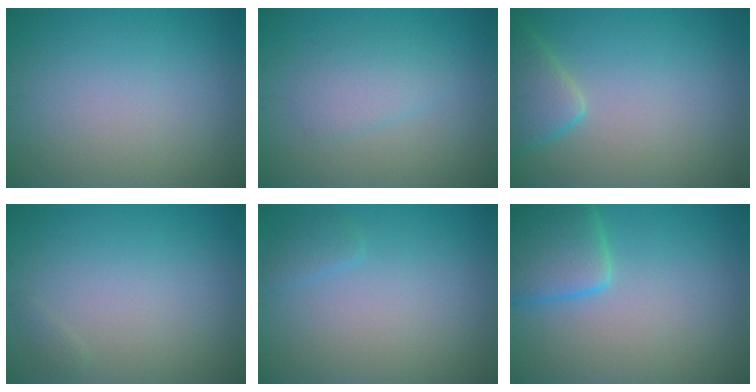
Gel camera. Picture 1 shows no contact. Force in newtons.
{"total": 2.3, "press": 2.3, "slide": 0.2}
{"total": 3.3, "press": 3.3, "slide": 0.3}
{"total": 0.6, "press": 0.5, "slide": 0.1}
{"total": 1.0, "press": 1.0, "slide": 0.0}
{"total": 5.0, "press": 5.0, "slide": 0.3}